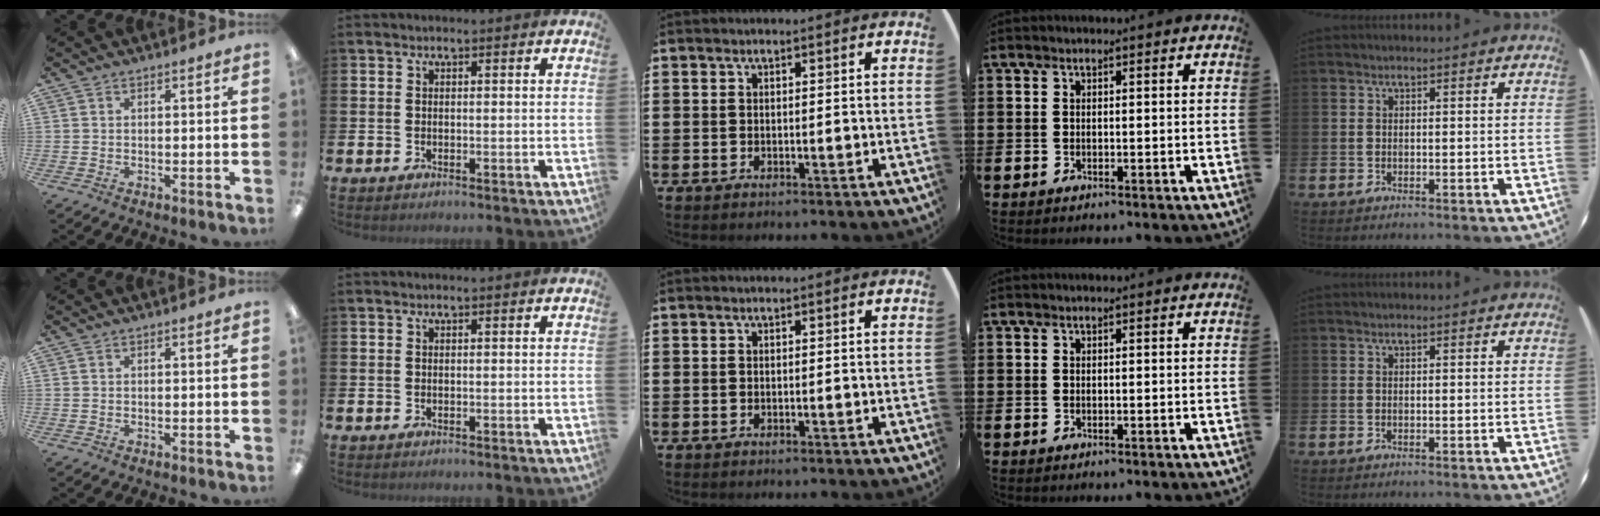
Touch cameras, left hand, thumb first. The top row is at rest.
{}